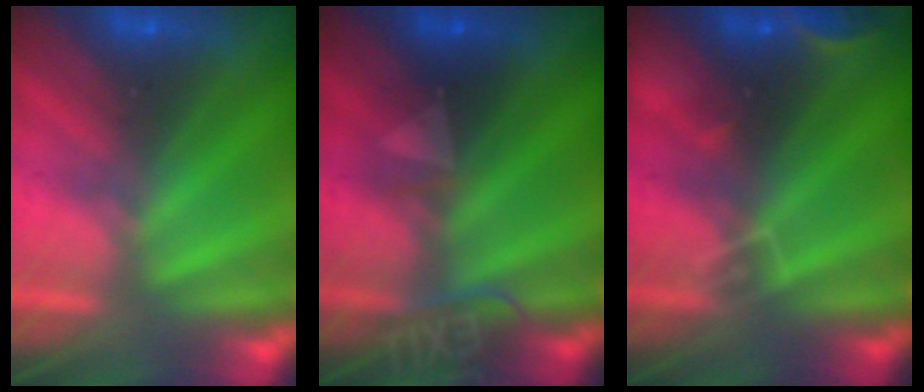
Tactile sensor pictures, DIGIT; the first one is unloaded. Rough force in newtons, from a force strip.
{"total": 2.4}
{"total": 2.9}